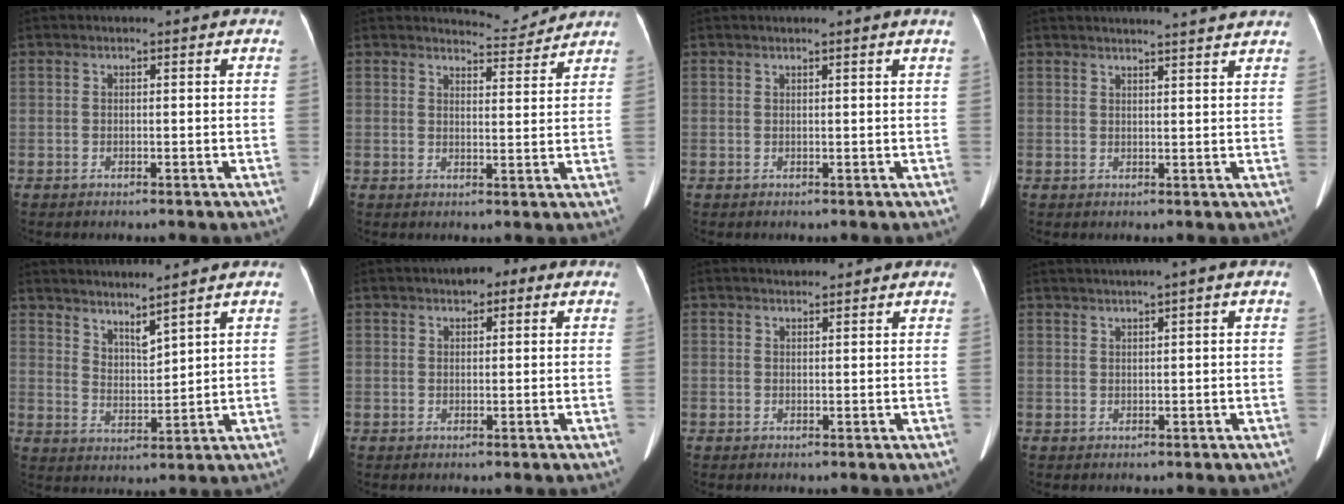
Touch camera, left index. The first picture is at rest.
{"total": 4.3, "force": [4.2, -0.1, -0.8], "torque": [-0.002, -0.013, 0.060]}
{"total": 0.9, "force": [0.7, -0.4, 0.5], "torque": [-0.017, -0.003, 0.018]}
{"total": 9.2, "force": [8.7, -0.6, 2.8], "torque": [-0.035, 0.007, 0.091]}
{"total": 5.3, "force": [4.8, 0.1, 2.1], "torque": [-0.044, -0.003, 0.100]}
{"total": 3.5, "force": [1.8, 1.8, 2.4], "torque": [-0.033, 0.017, 0.023]}
{"total": 1.5, "force": [1.3, 0.7, 0.0], "torque": [0.000, 0.014, 0.018]}
{"total": 3.6, "force": [2.4, -0.6, 2.6], "torque": [-0.047, 0.023, 0.045]}